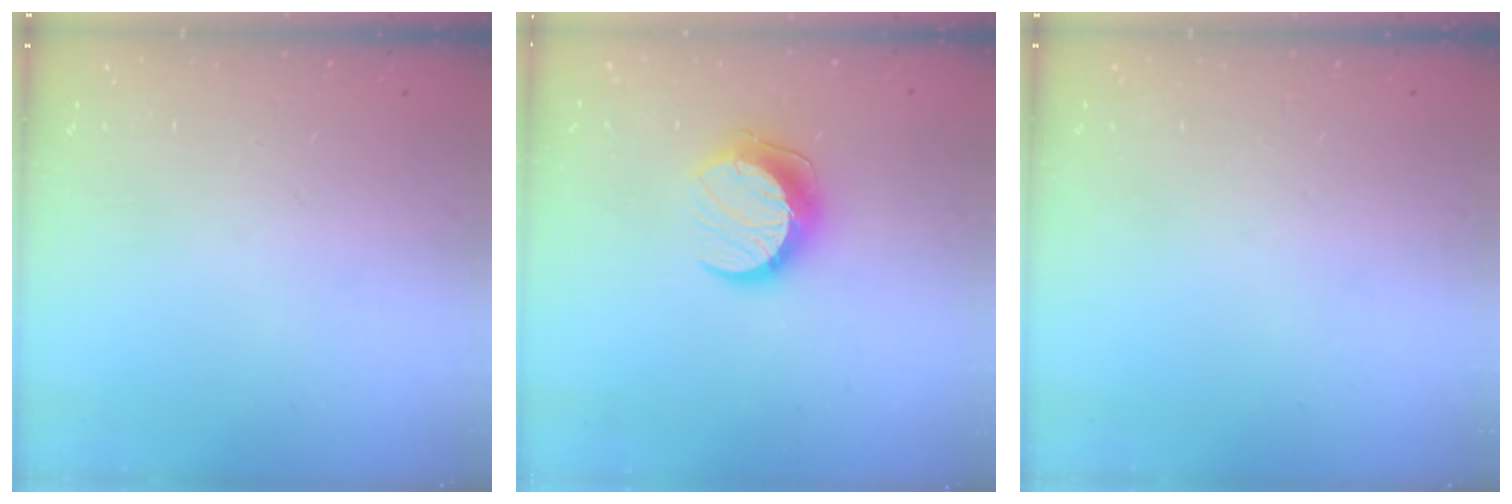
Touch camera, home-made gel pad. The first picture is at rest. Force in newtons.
{"total": 10.2, "press": 10.2, "slide": 0.9}
{"total": 0.0}